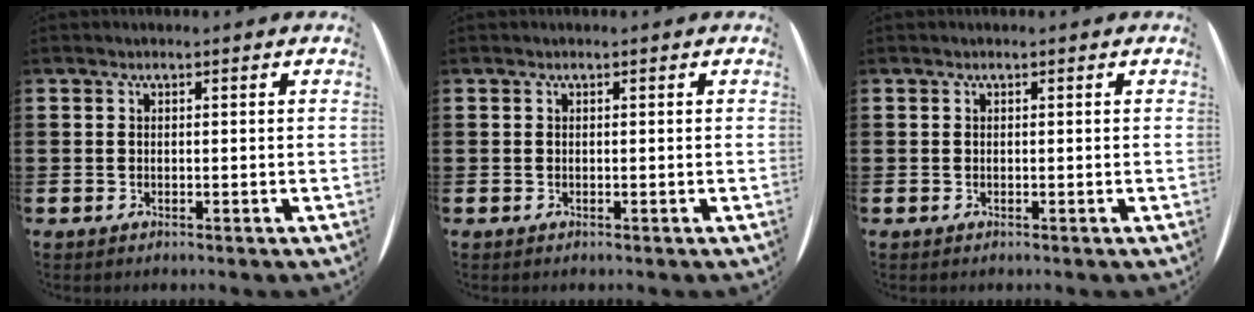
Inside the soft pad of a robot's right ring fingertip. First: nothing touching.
{"total": 0.0}
{"total": 0.0}